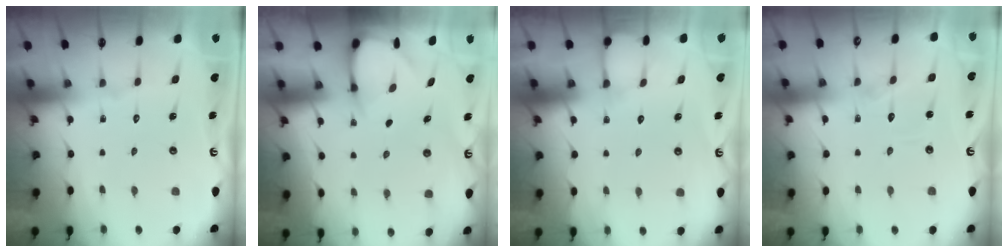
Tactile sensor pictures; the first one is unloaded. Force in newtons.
{"total": 3.9, "press": 3.9, "slide": 0.4}
{"total": 4.9, "press": 4.9, "slide": 0.5}
{"total": 6.5, "press": 6.5, "slide": 0.5}